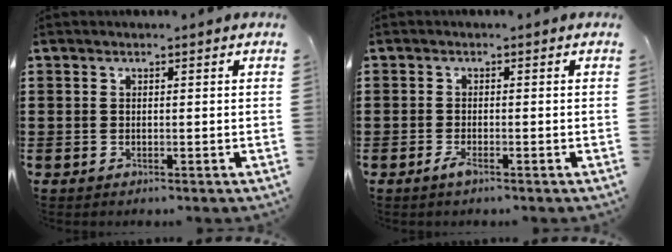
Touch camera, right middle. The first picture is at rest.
{"total": 1.8, "force": [-1.1, 0.3, 1.3], "torque": [-0.032, -0.005, -0.022]}